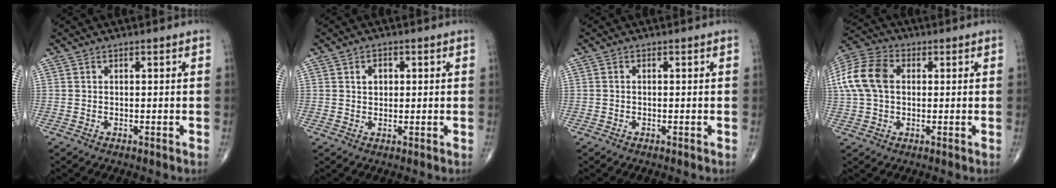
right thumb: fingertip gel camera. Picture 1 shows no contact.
{"total": 2.9, "force": [0.8, 2.1, 1.8], "torque": [-0.017, 0.001, 0.012]}
{"total": 0.0}
{"total": 11.8, "force": [1.6, 8.1, 8.4], "torque": [-0.175, 0.025, 0.025]}